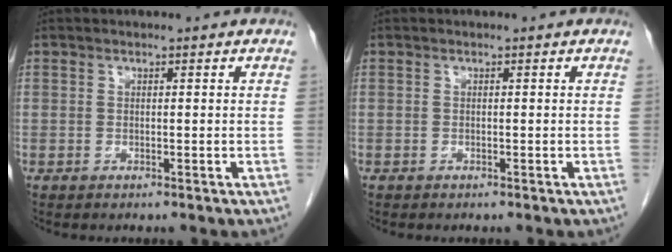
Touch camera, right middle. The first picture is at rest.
{"total": 0.0}